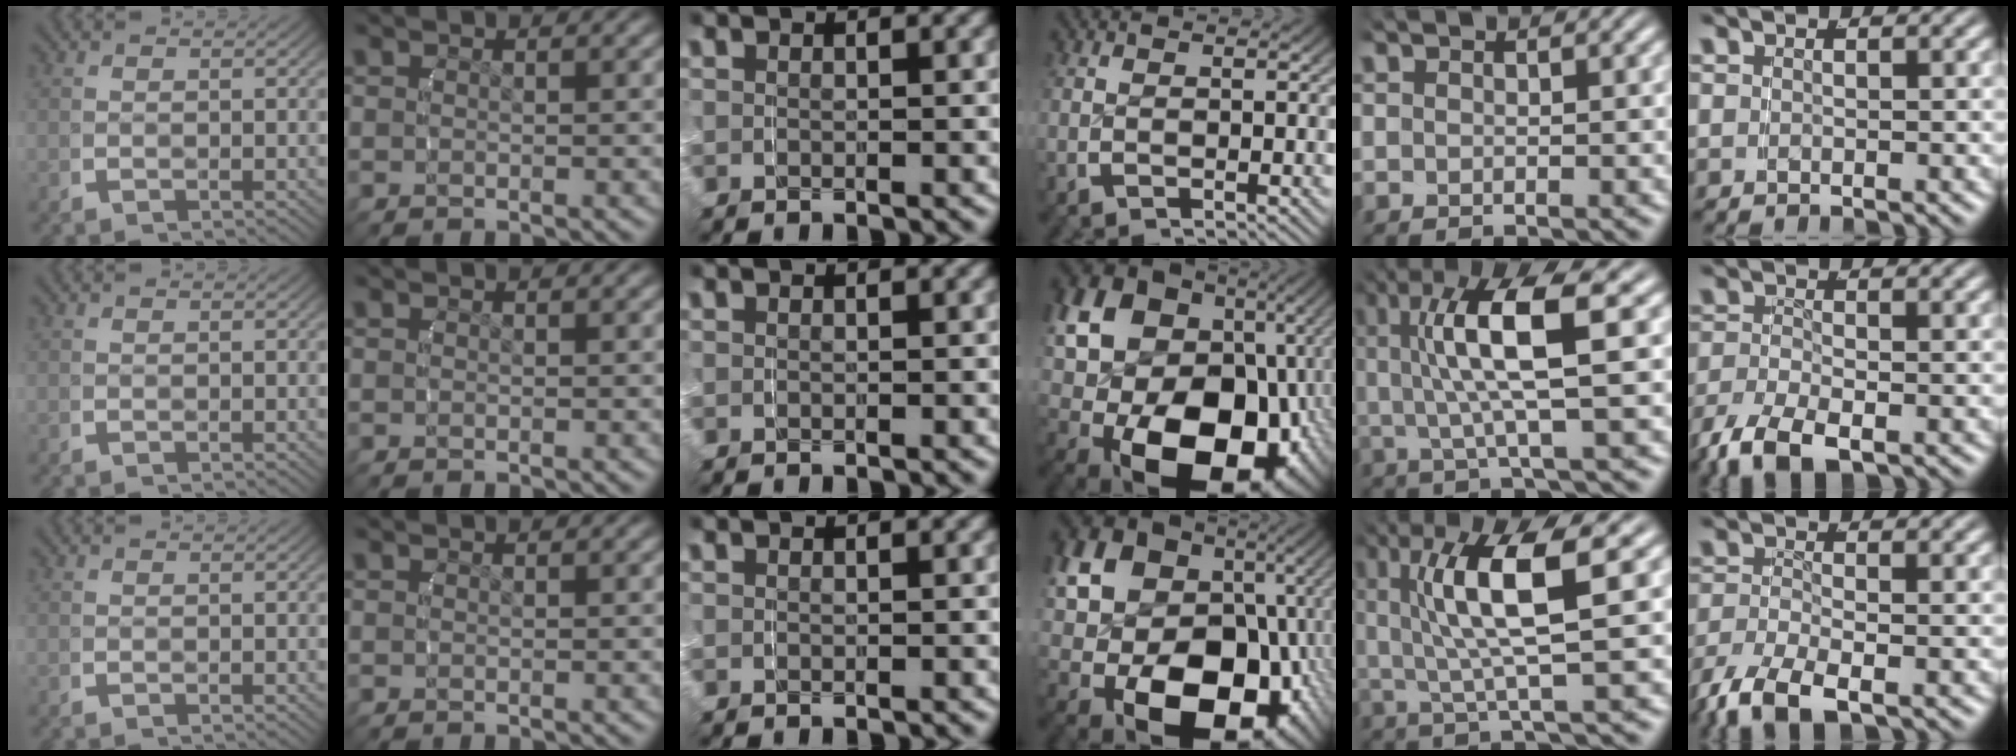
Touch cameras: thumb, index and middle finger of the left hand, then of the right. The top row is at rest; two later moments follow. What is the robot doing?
{"motion": "grasp_and_lifting", "object": "towel"}